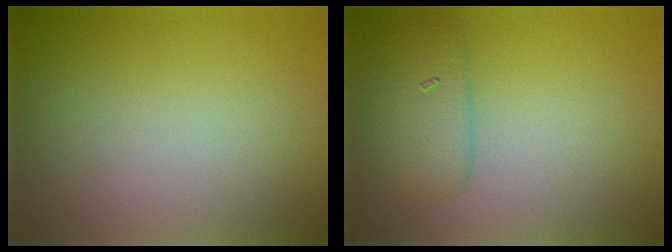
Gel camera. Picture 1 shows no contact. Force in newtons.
{"total": 3.1, "press": 3.1, "slide": 0.1}